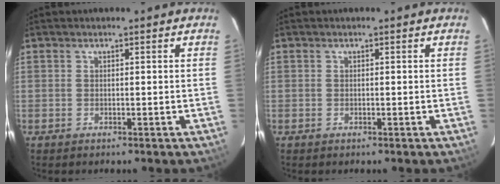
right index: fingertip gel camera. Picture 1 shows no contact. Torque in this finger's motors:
{"motor_torque": [0.10, 0.01, 0.07, 0.01]}